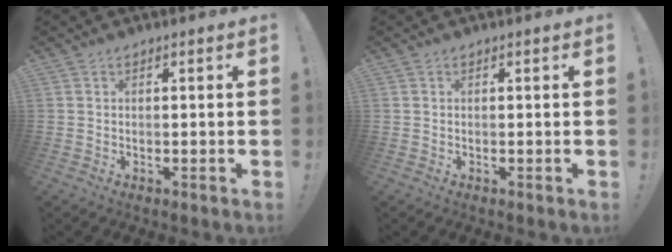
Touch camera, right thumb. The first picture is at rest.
{"total": 0.0}